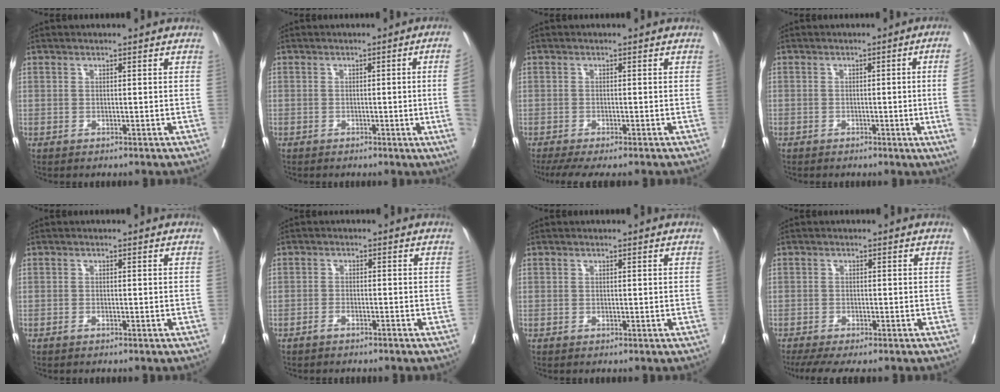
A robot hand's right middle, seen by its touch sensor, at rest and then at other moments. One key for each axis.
{"total": 6.5, "fx": -1.0, "fy": -2.1, "fz": 6.1, "tx": -0.059, "ty": -0.012, "tz": -0.013}
{"total": 6.2, "fx": -4.9, "fy": 1.2, "fz": 3.5, "tx": -0.050, "ty": -0.013, "tz": -0.080}
{"total": 7.6, "fx": -1.2, "fy": -2.1, "fz": 7.2, "tx": -0.067, "ty": -0.013, "tz": -0.017}
{"total": 0.5, "fx": -0.4, "fy": 0.1, "fz": 0.3, "tx": -0.011, "ty": -0.001, "tz": -0.008}
{"total": 1.4, "fx": -1.2, "fy": 0.1, "fz": 0.7, "tx": -0.015, "ty": 0.001, "tz": -0.021}
{"total": 0.0}
{"total": 7.4, "fx": -6.1, "fy": 1.5, "fz": 4.0, "tx": -0.057, "ty": -0.010, "tz": -0.096}